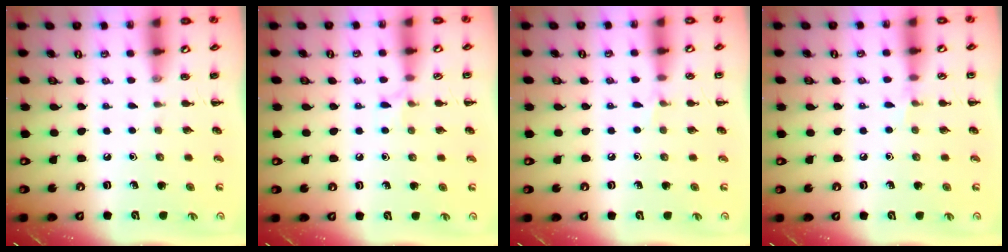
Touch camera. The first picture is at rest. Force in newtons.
{"total": 5.2, "press": 4.8, "slide": 1.7}
{"total": 3.9, "press": 3.7, "slide": 1.3}
{"total": 4.6, "press": 4.3, "slide": 1.6}